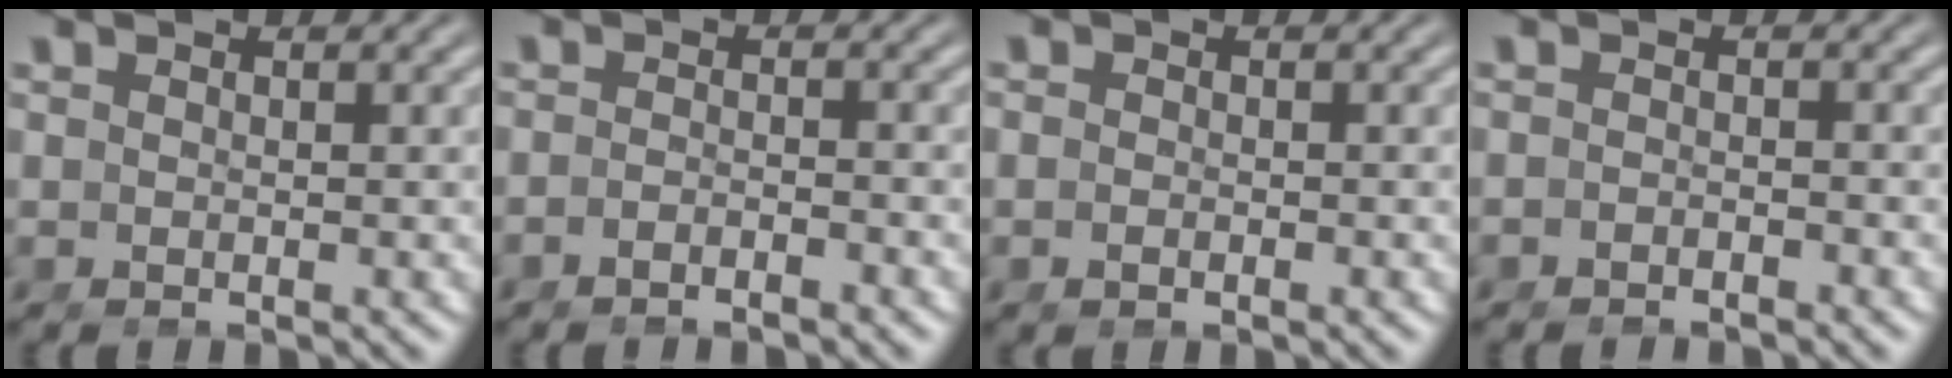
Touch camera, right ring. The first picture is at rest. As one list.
[{"total": 1.9, "force": [-1.9, 0.0, 0.4], "torque": [-0.009, -0.001, -0.035]}, {"total": 1.0, "force": [-0.5, 0.6, 0.6], "torque": [-0.019, -0.007, -0.008]}, {"total": 1.6, "force": [-1.6, 0.0, -0.1], "torque": [-0.002, -0.006, -0.026]}]